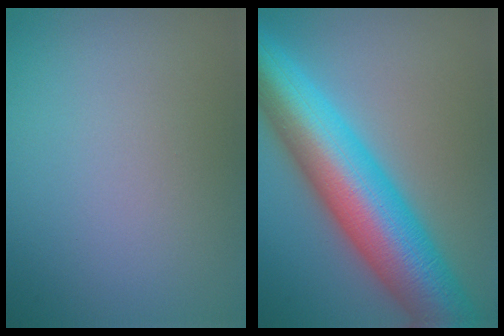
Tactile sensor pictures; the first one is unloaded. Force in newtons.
{"total": 12.8, "press": 12.8, "slide": 0.2}